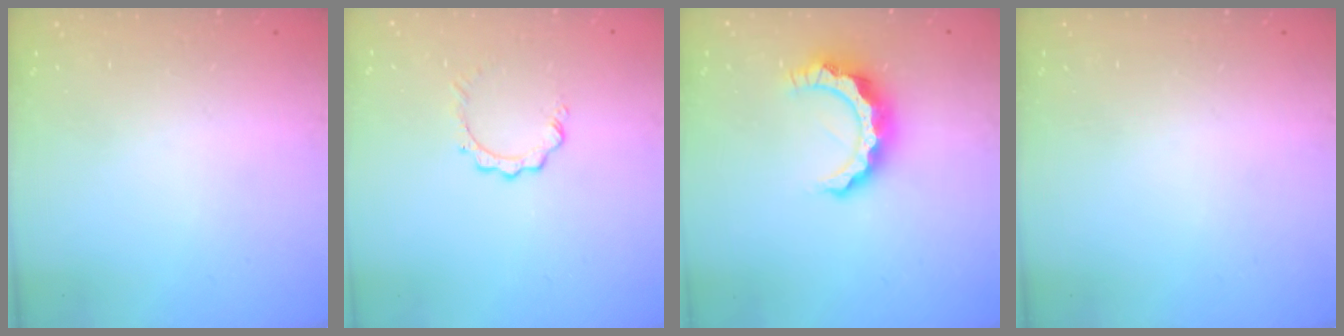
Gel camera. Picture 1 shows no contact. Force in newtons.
{"total": 2.9, "press": 2.9, "slide": 0.3}
{"total": 9.0, "press": 8.9, "slide": 0.8}
{"total": 0.0}